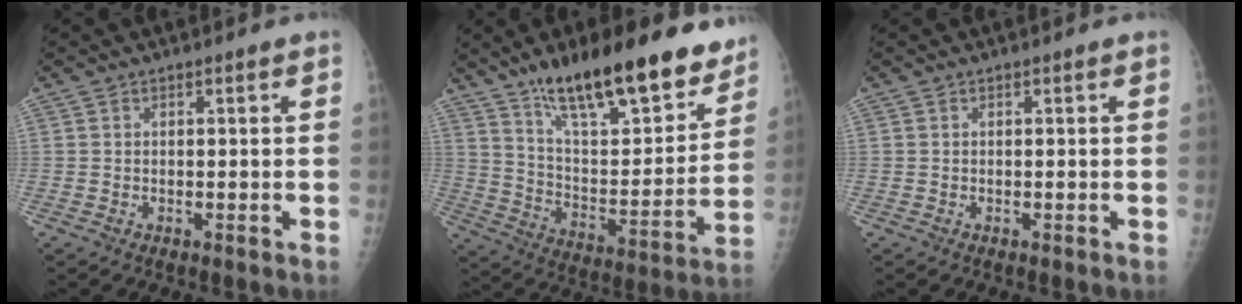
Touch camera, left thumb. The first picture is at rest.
{"total": 24.8, "force": [17.6, 7.9, 15.7], "torque": [-0.206, -0.075, 0.285]}
{"total": 0.0}